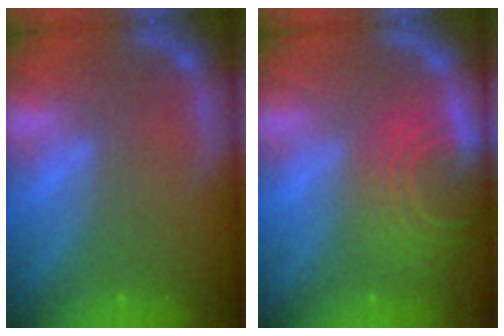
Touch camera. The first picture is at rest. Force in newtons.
{"total": 8.5}